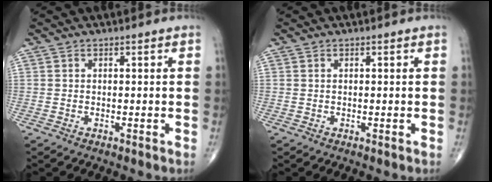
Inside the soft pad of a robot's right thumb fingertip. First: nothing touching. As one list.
[{"total": 0.0}]